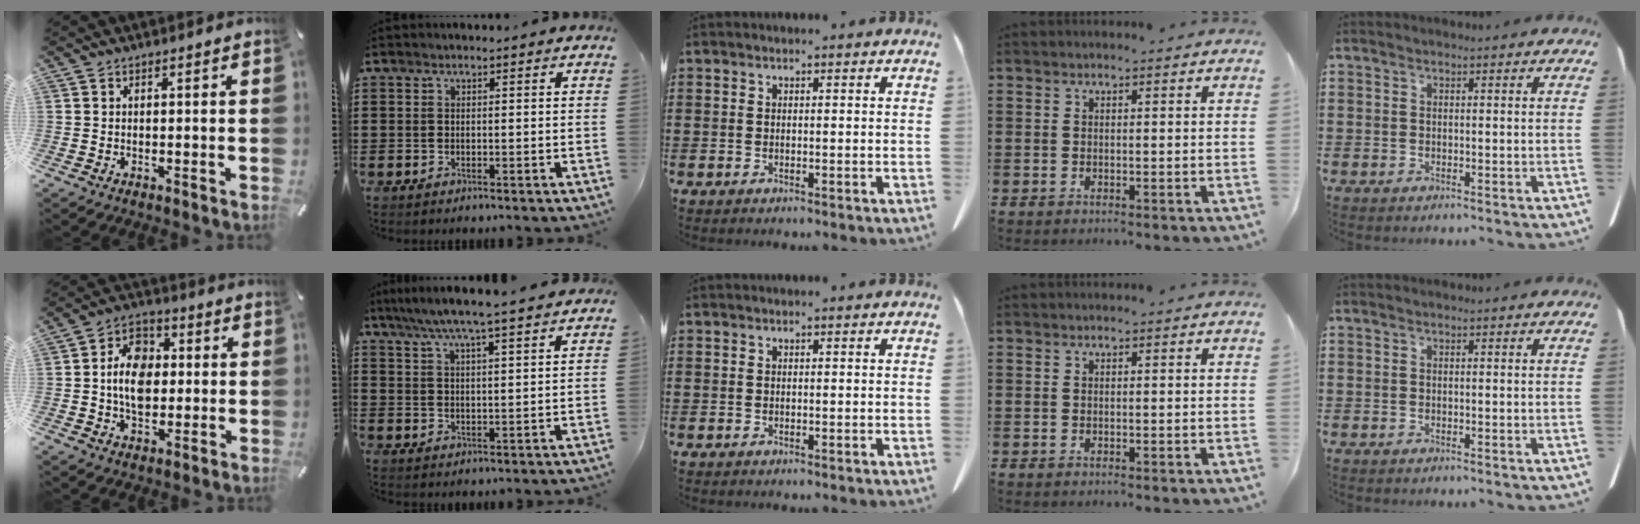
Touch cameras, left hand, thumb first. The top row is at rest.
{"thumb": {"total": 10.4, "force": [0.0, 7.9, 6.9], "torque": [-0.130, 0.009, -0.003]}, "index": {"total": 5.6, "force": [4.8, -0.5, 2.9], "torque": [-0.071, -0.021, 0.083]}}